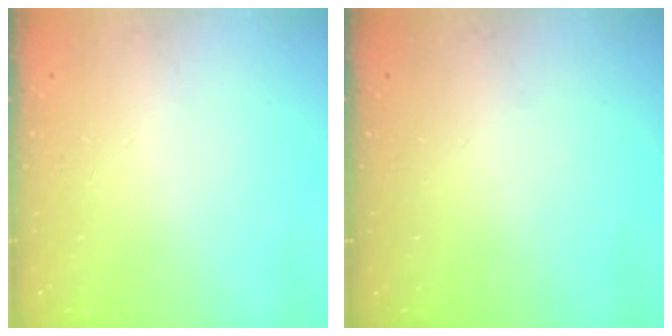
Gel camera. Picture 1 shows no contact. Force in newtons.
{"total": 0.0}